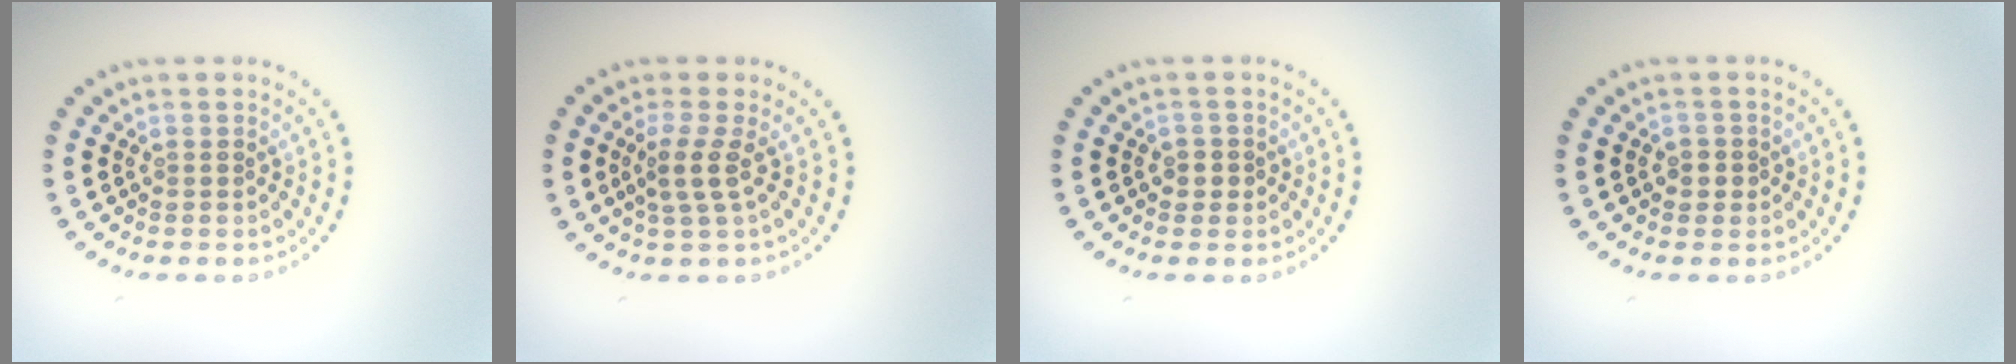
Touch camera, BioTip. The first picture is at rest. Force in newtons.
{"total": 2.2, "press": 1.6, "slide": 1.6}
{"total": 1.1, "press": 1.0, "slide": 0.5}
{"total": 1.2, "press": 1.0, "slide": 0.6}